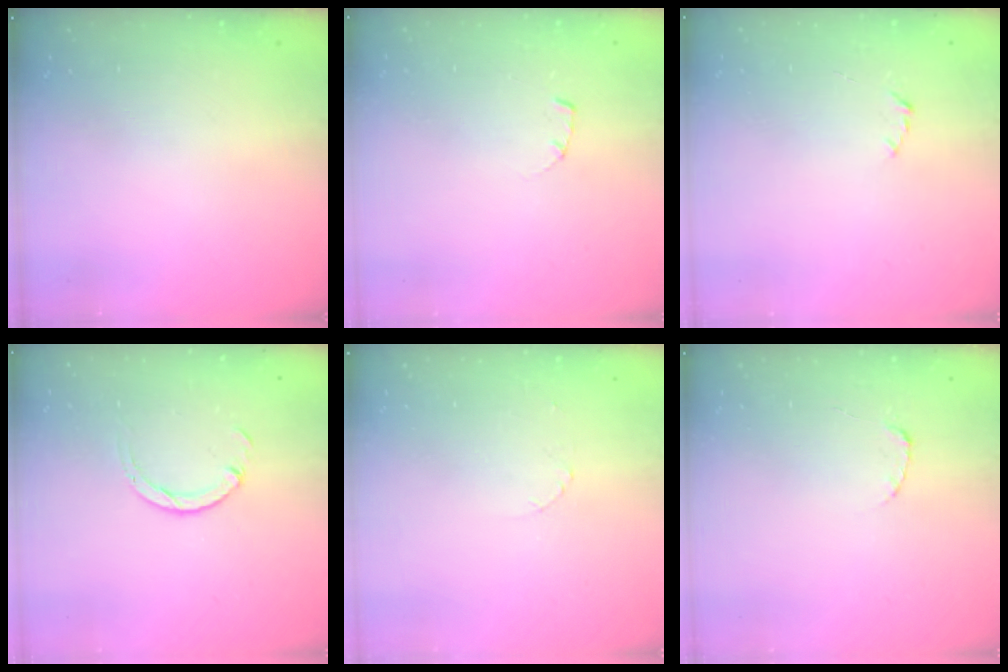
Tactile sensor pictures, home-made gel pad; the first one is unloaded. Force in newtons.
{"total": 1.7, "press": 1.7, "slide": 0.2}
{"total": 2.2, "press": 2.1, "slide": 0.3}
{"total": 4.6, "press": 4.6, "slide": 0.3}
{"total": 1.3, "press": 1.3, "slide": 0.1}
{"total": 2.2, "press": 2.2, "slide": 0.3}